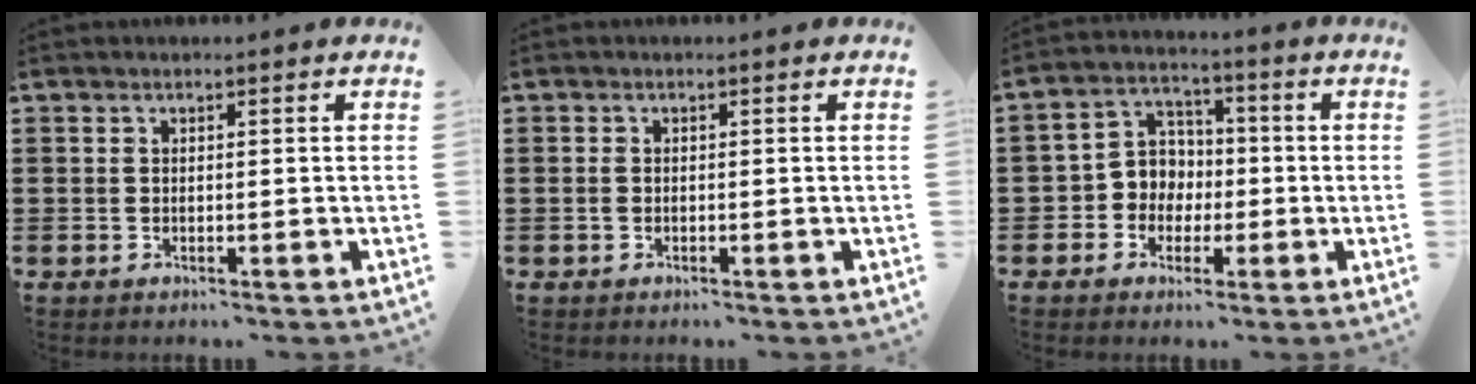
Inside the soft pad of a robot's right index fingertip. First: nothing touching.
{"total": 0.7, "force": [-0.2, 0.3, 0.7], "torque": [-0.023, -0.004, -0.006]}
{"total": 5.4, "force": [-1.1, 5.1, 1.4], "torque": [-0.043, 0.014, -0.023]}